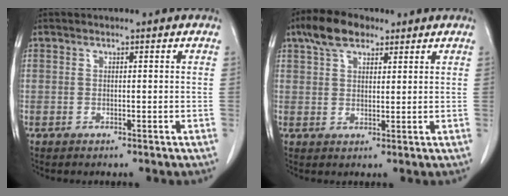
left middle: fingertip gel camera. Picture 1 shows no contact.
{"total": 6.5, "force": [4.3, 3.1, 3.8], "torque": [-0.074, 0.020, 0.079]}